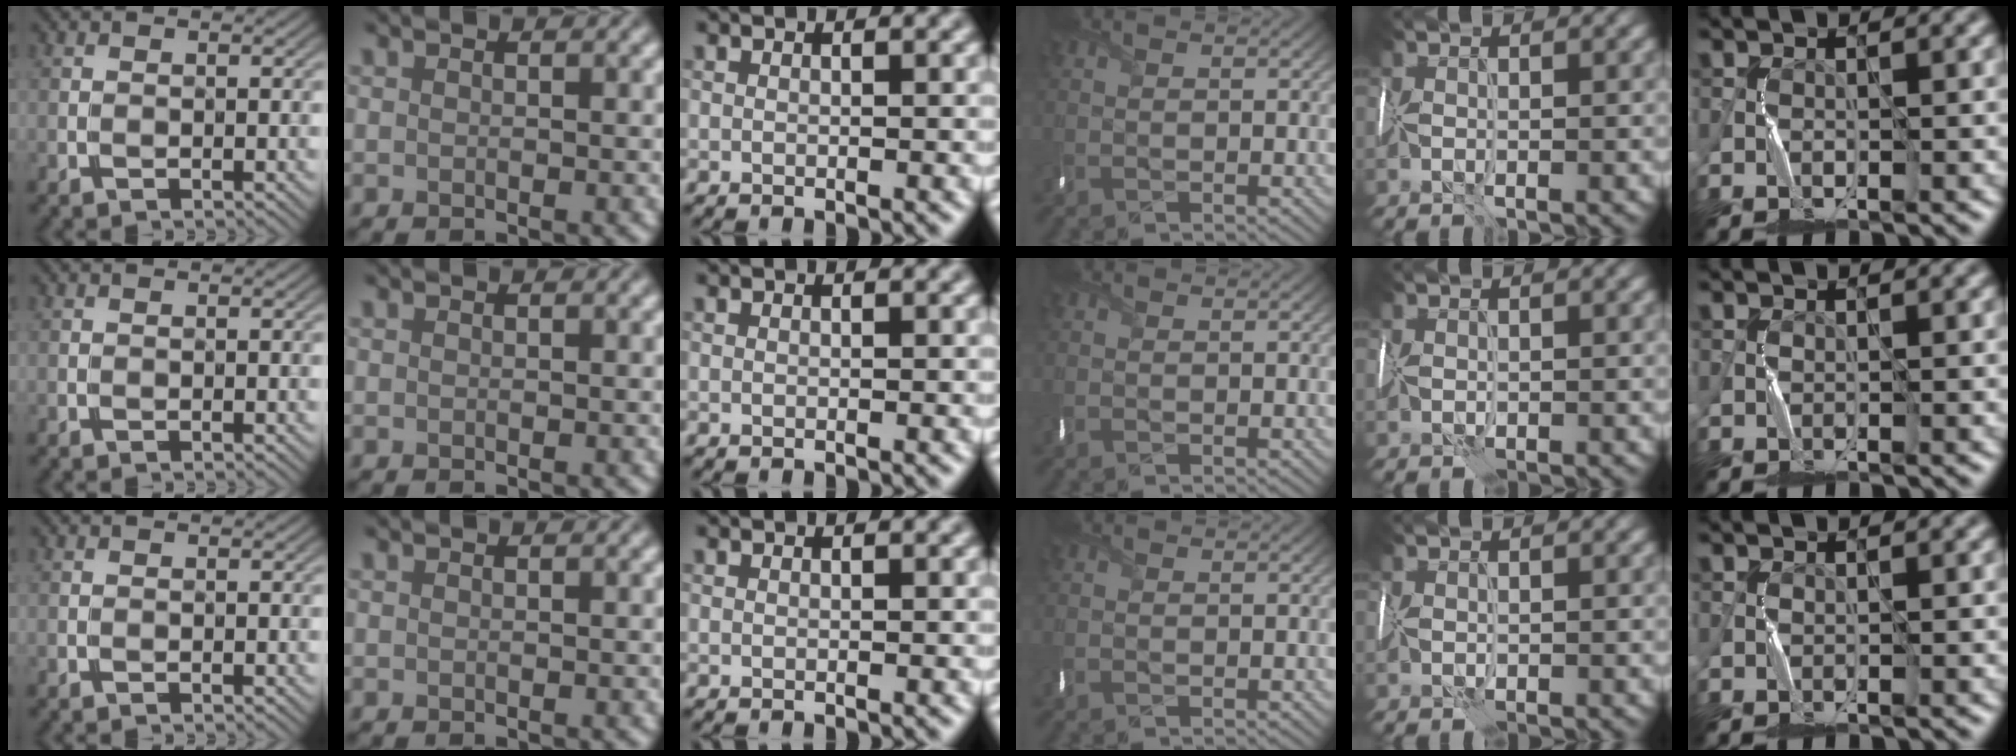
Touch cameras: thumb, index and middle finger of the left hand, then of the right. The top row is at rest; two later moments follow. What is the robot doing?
{"motion": "wrap", "object": "sponge"}